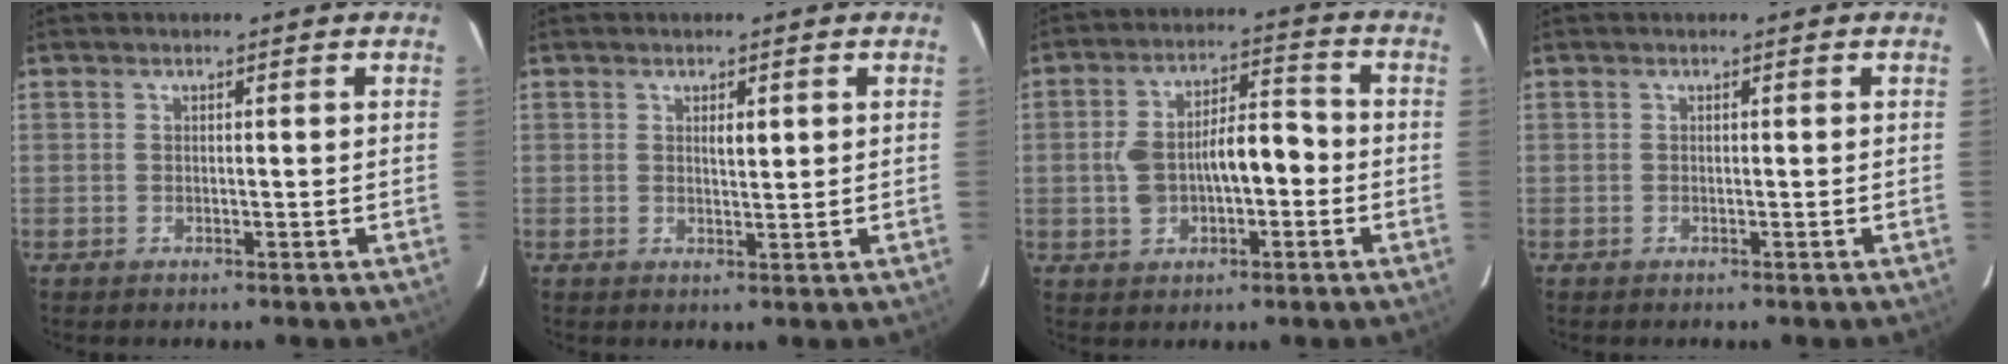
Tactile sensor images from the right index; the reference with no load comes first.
{"total": 1.7, "force": [0.7, 0.5, 1.4], "torque": [-0.024, -0.001, 0.012]}
{"total": 9.7, "force": [-1.3, 4.4, 8.6], "torque": [-0.163, 0.032, -0.016]}
{"total": 0.0}